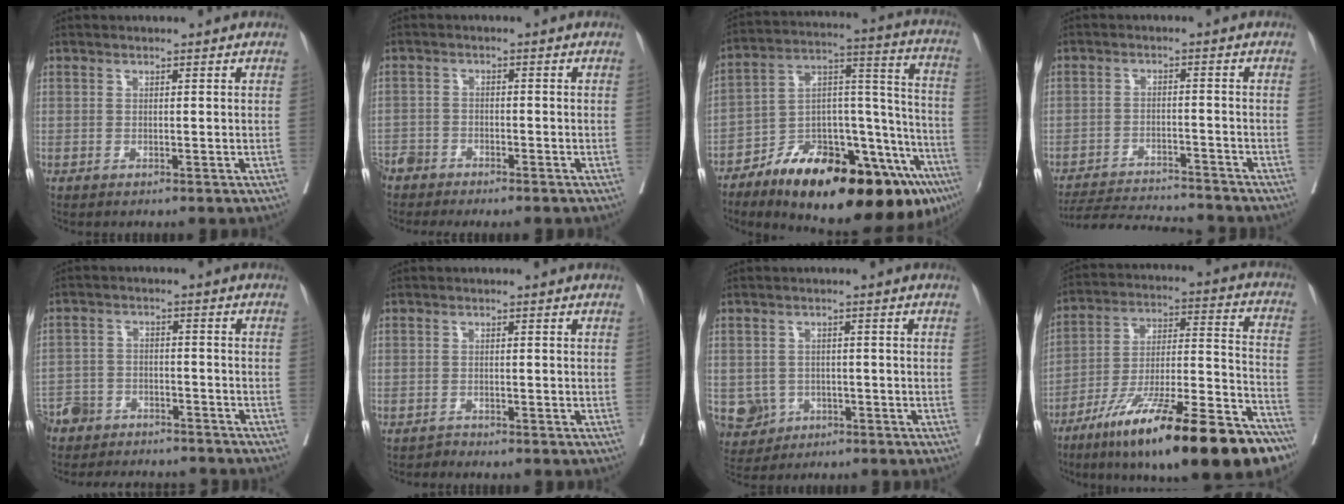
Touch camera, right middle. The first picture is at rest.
{"total": 3.8, "force": [-3.7, 0.7, 0.6], "torque": [-0.002, -0.010, -0.070]}
{"total": 30.6, "force": [-19.7, 7.4, 22.2], "torque": [-0.243, 0.010, -0.297]}
{"total": 11.3, "force": [-11.1, 0.3, 2.4], "torque": [-0.037, -0.003, -0.169]}
{"total": 11.9, "force": [-10.7, 4.5, 2.7], "torque": [-0.052, 0.010, -0.151]}
{"total": 0.6, "force": [-0.5, -0.1, -0.3], "torque": [0.006, -0.004, -0.010]}
{"total": 4.9, "force": [-1.5, 4.6, 0.7], "torque": [-0.013, 0.005, -0.018]}
{"total": 28.5, "force": [-19.7, 4.1, 20.2], "torque": [-0.248, 0.000, -0.323]}